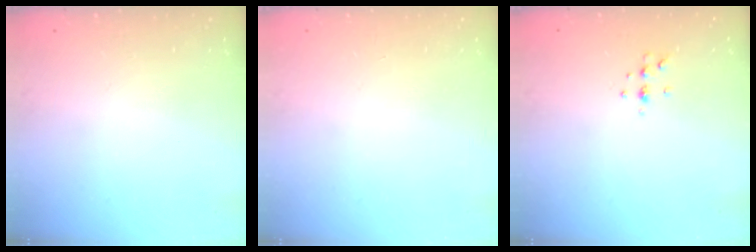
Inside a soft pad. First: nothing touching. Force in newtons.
{"total": 0.0}
{"total": 3.8, "press": 3.8, "slide": 0.7}